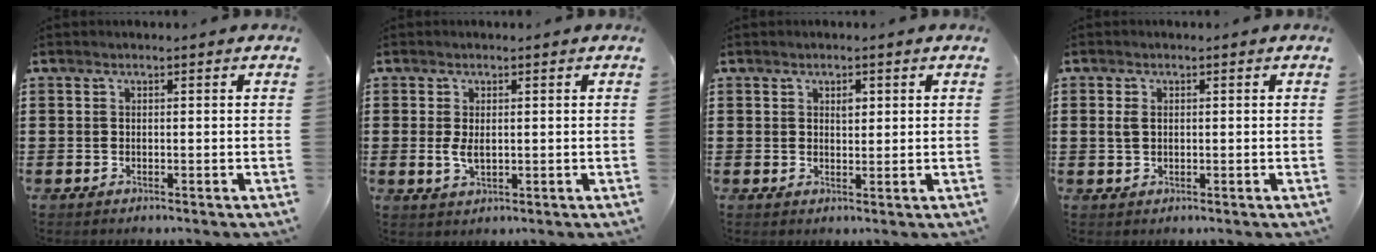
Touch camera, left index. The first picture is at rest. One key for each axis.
{"total": 2.7, "fx": 0.0, "fy": 1.4, "fz": 2.3, "tx": -0.062, "ty": -0.002, "tz": -0.006}
{"total": 1.7, "fx": 0.9, "fy": 0.9, "fz": 1.1, "tx": -0.007, "ty": -0.001, "tz": 0.011}
{"total": 1.9, "fx": 0.3, "fy": 1.2, "fz": 1.4, "tx": -0.040, "ty": 0.004, "tz": 0.001}